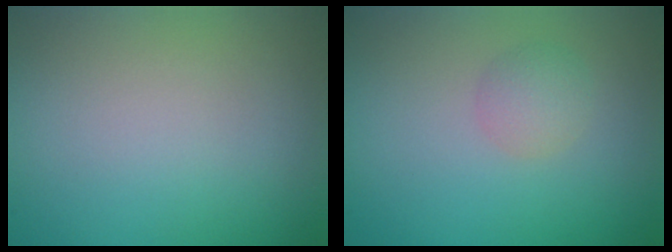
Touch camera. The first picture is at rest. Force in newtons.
{"total": 1.8, "press": 1.8, "slide": 0.0}